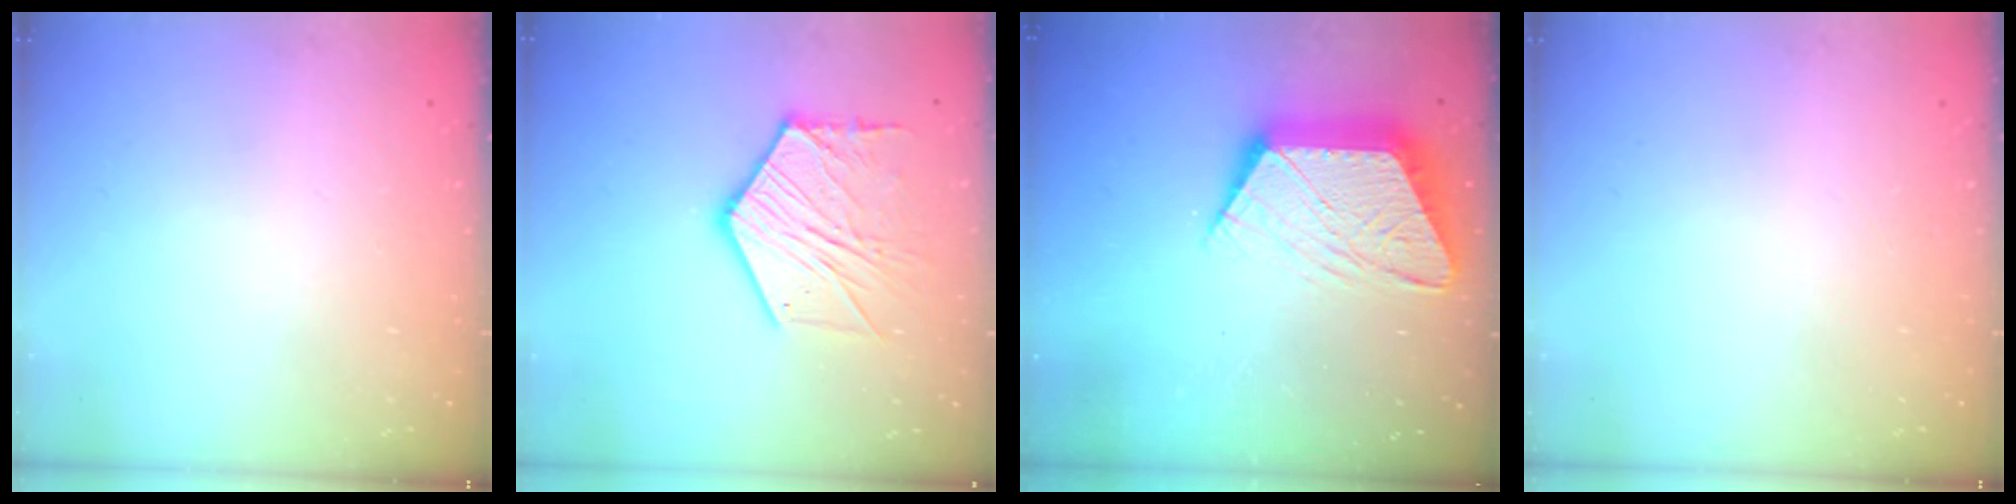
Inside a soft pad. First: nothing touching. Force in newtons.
{"total": 14.4, "press": 14.4, "slide": 1.1}
{"total": 14.6, "press": 14.6, "slide": 1.0}
{"total": 0.0}